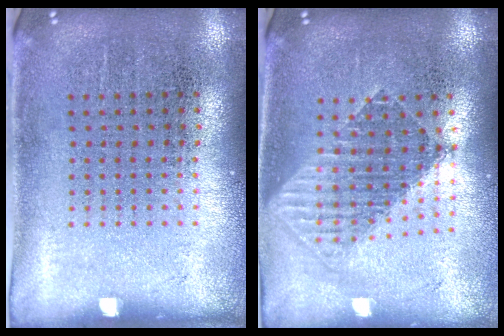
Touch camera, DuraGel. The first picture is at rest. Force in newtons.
{"total": 1.7, "press": 1.4, "slide": 0.9}